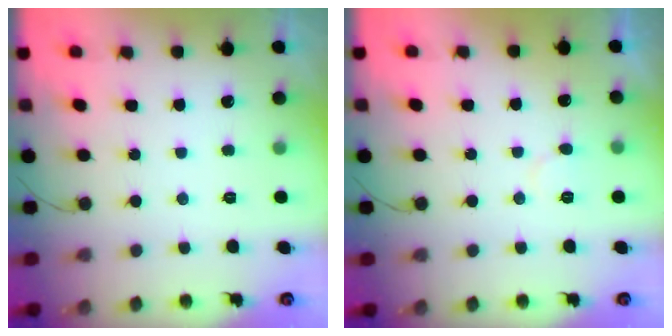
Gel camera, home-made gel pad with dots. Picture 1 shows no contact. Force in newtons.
{"total": 4.0, "press": 4.0, "slide": 0.4}